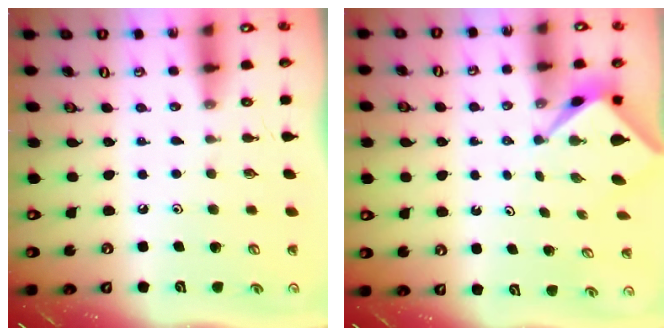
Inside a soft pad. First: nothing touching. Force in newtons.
{"total": 2.3, "press": 2.3, "slide": 0.2}